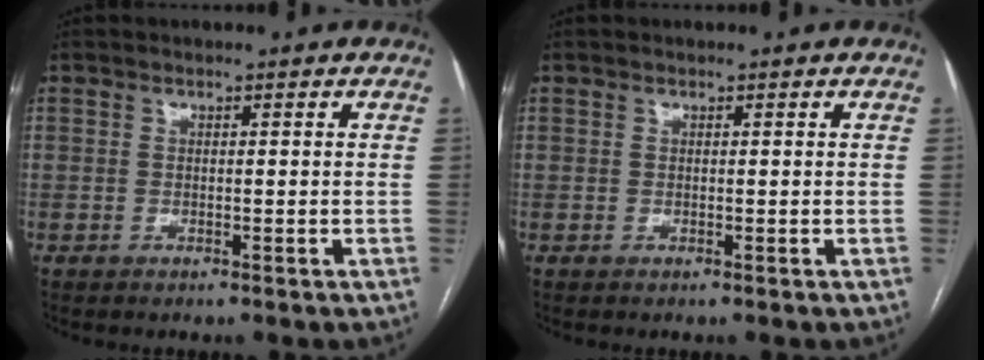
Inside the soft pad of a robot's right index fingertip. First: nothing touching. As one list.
[{"total": 0.0}]